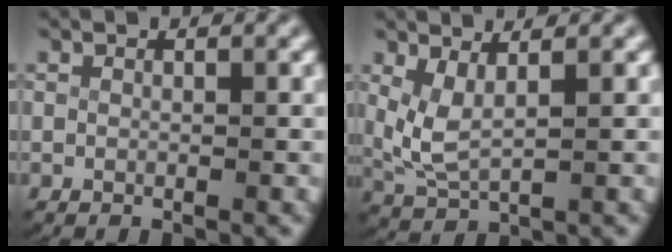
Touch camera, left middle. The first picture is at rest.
{"total": 4.5, "force": [1.0, 3.2, 2.9], "torque": [-0.085, -0.014, 0.025]}